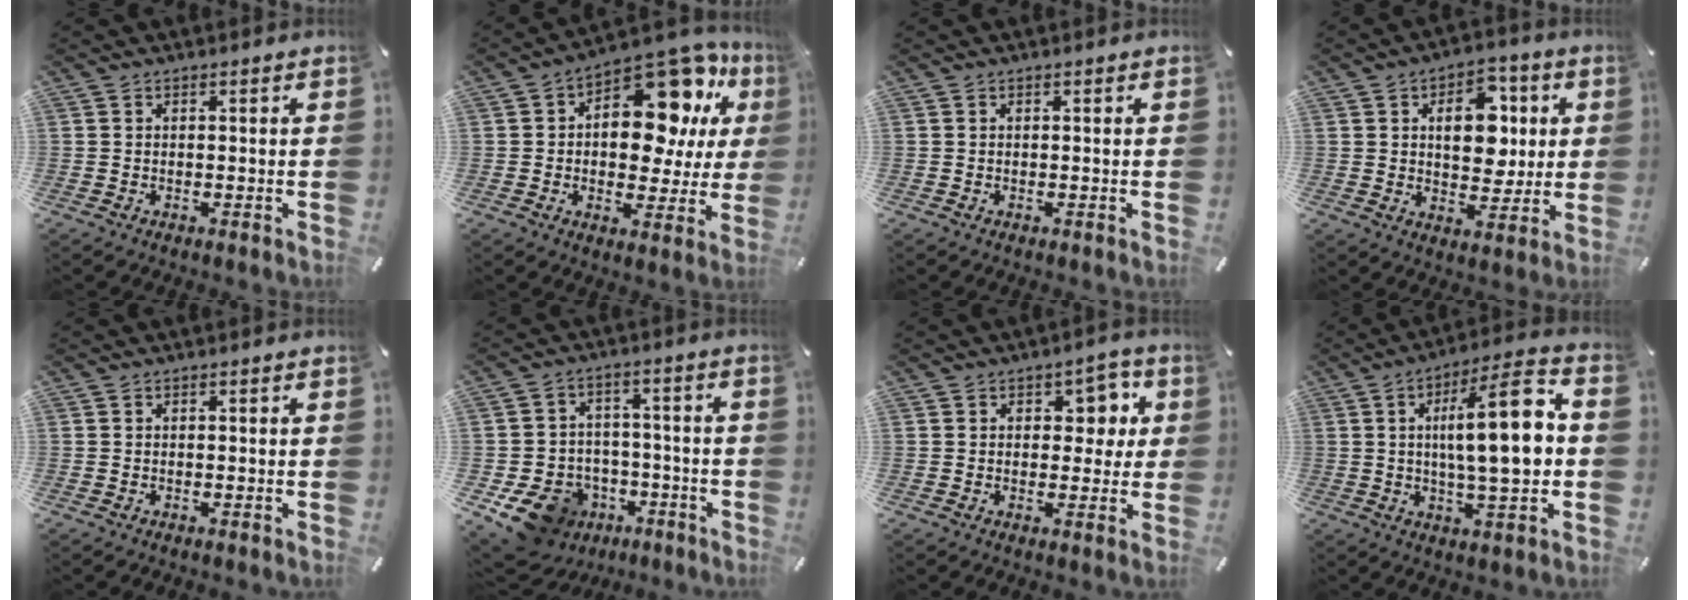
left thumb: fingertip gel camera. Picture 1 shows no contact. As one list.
[{"total": 18.2, "force": [7.4, 10.5, 12.9], "torque": [-0.163, -0.060, 0.123]}, {"total": 0.0}, {"total": 12.1, "force": [2.6, 8.5, 8.1], "torque": [-0.098, -0.002, 0.040]}, {"total": 0.0}, {"total": 12.0, "force": [-6.1, 9.4, 4.1], "torque": [-0.073, 0.036, -0.099]}, {"total": 6.8, "force": [1.9, 4.9, 4.3], "torque": [-0.039, -0.005, 0.024]}, {"total": 17.5, "force": [1.4, 4.7, 16.8], "torque": [-0.261, 0.001, 0.014]}]